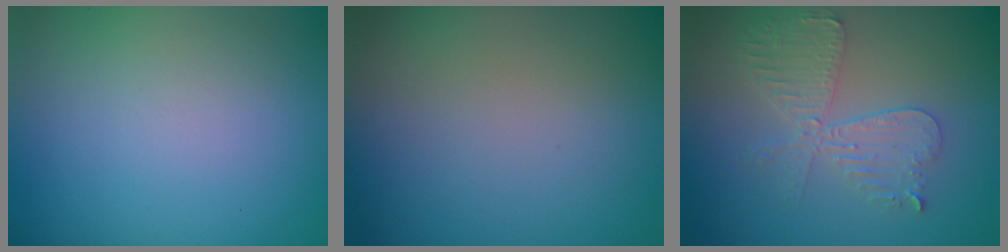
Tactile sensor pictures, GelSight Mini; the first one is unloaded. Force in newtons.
{"total": 0.0}
{"total": 4.2, "press": 3.6, "slide": 2.0}